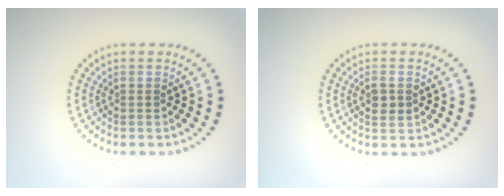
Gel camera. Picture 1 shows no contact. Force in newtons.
{"total": 1.7, "press": 1.7, "slide": 0.4}